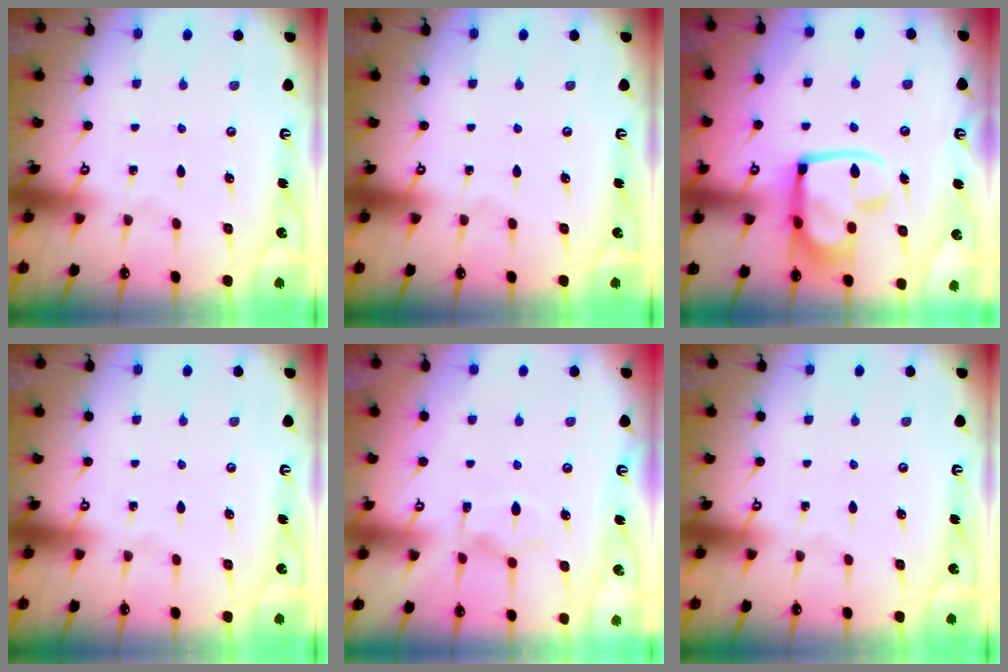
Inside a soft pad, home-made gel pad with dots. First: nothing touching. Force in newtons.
{"total": 0.0}
{"total": 16.5, "press": 16.4, "slide": 1.9}
{"total": 0.0}
{"total": 5.1, "press": 5.0, "slide": 1.2}
{"total": 0.0}